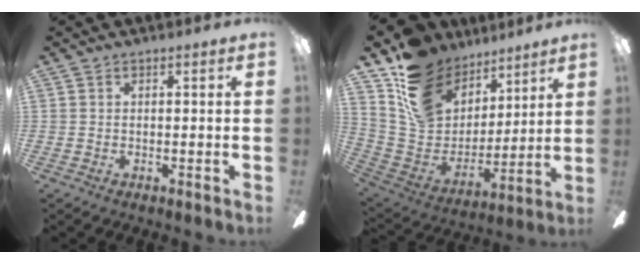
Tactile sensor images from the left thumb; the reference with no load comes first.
{"total": 17.4, "force": [9.8, 12.5, 7.2], "torque": [-0.143, -0.057, 0.191]}